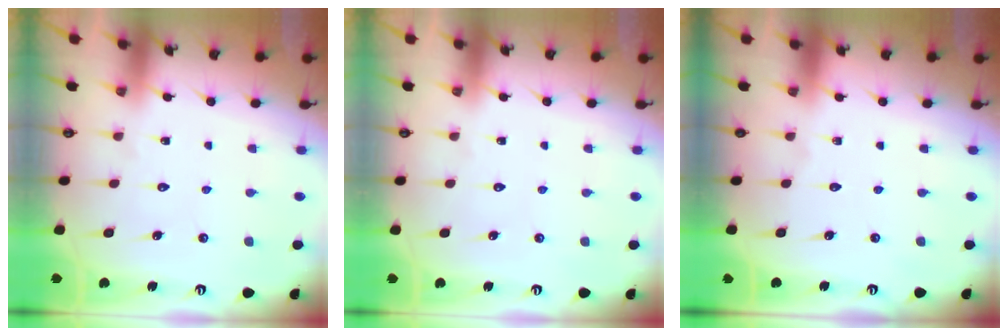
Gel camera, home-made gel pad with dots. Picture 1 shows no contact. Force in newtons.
{"total": 0.0}
{"total": 0.0}